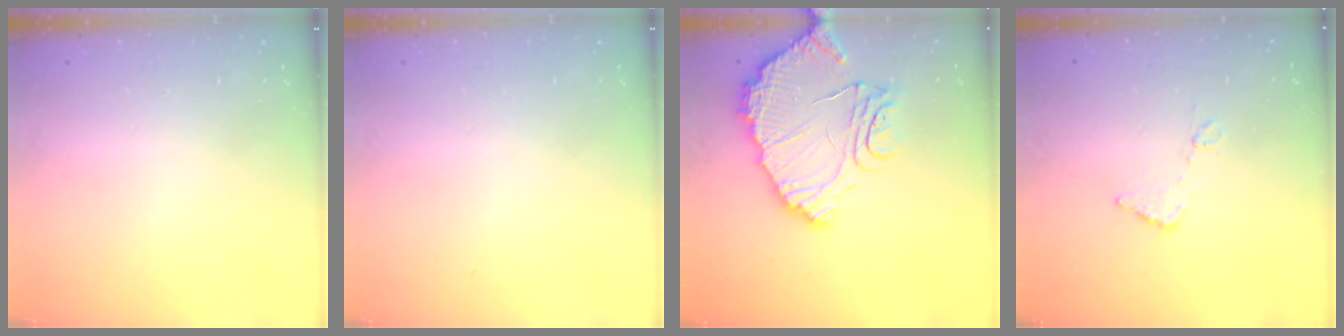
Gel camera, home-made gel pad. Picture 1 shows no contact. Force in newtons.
{"total": 0.0}
{"total": 15.0, "press": 14.9, "slide": 1.4}
{"total": 6.4, "press": 6.4, "slide": 0.4}